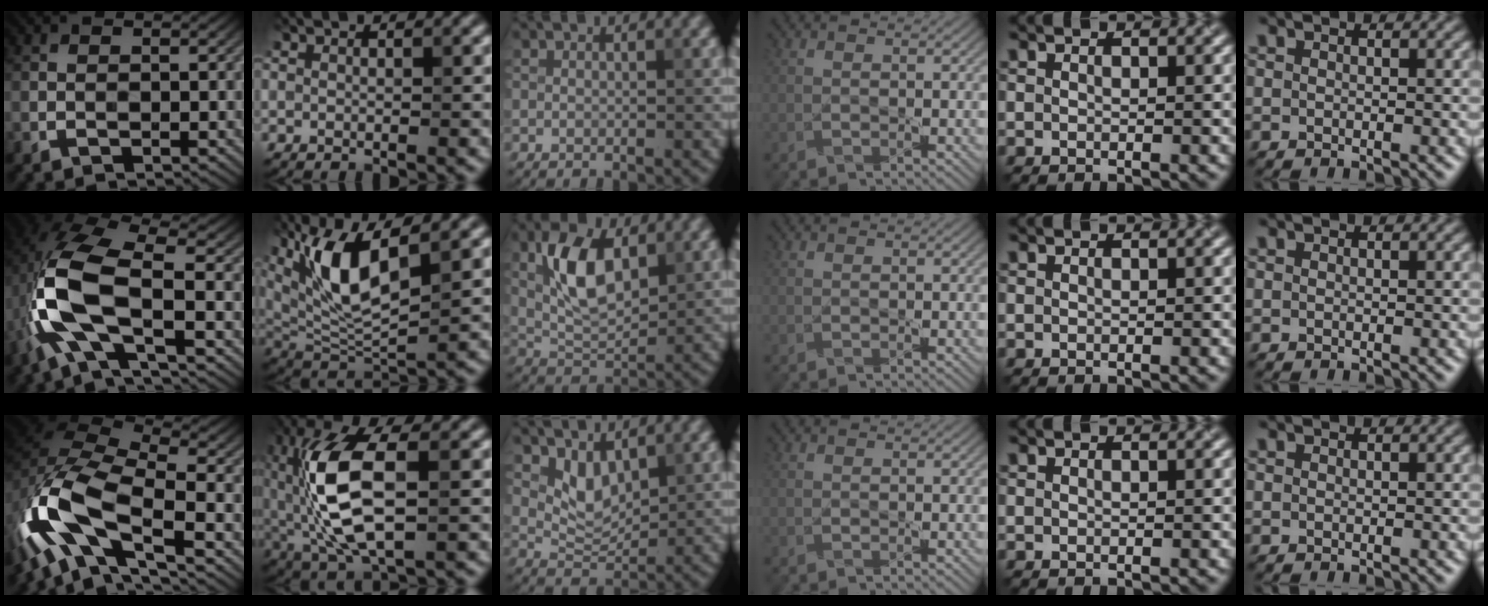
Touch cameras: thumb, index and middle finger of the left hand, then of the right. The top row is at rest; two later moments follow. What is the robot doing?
{"motion": "lift_and_place", "object": "knife"}